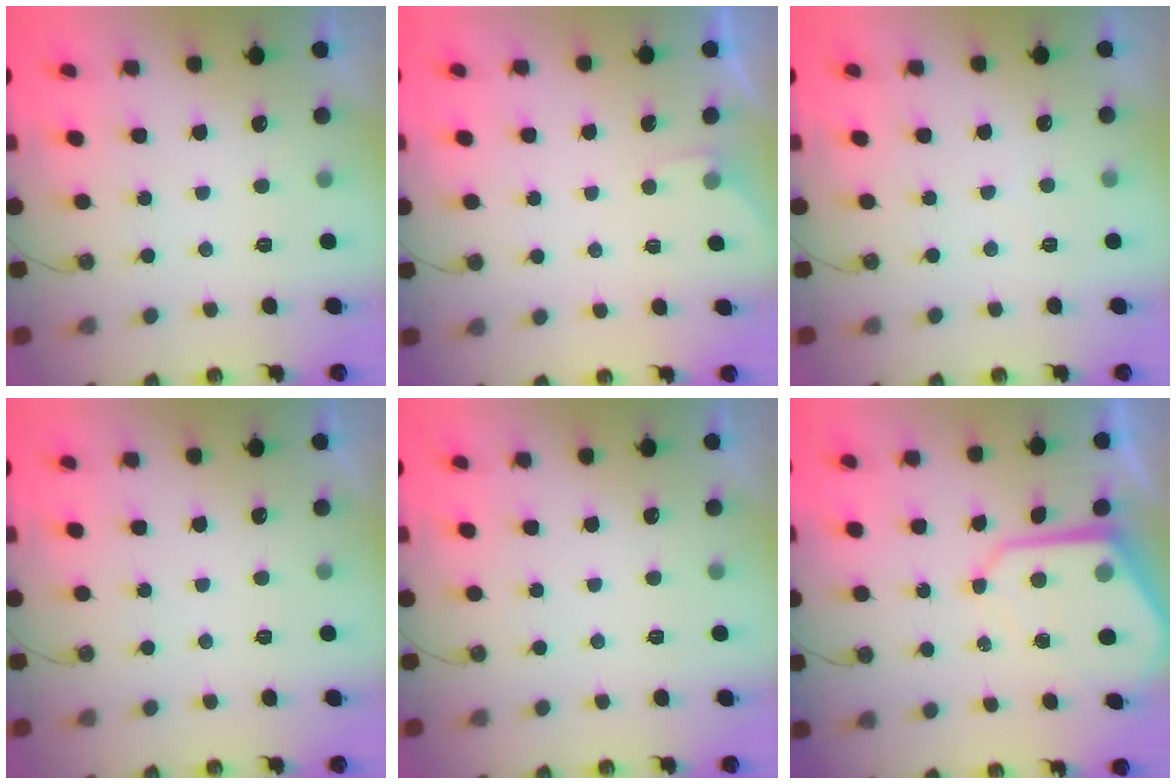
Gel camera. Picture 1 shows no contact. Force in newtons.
{"total": 2.0, "press": 2.0, "slide": 0.4}
{"total": 1.8, "press": 1.8, "slide": 0.4}
{"total": 0.0}
{"total": 0.0}
{"total": 10.6, "press": 10.5, "slide": 1.0}